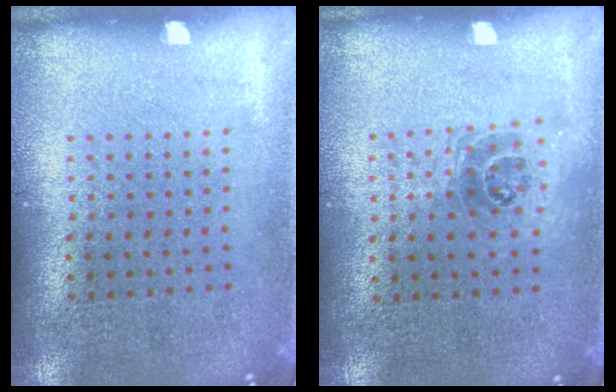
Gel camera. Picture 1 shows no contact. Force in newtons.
{"total": 1.0, "press": 0.9, "slide": 0.4}